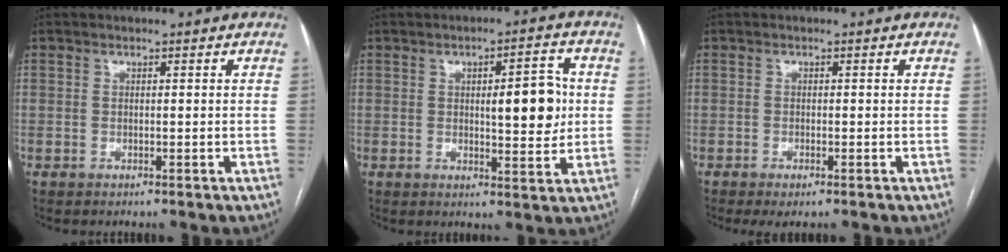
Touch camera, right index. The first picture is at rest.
{"total": 7.9, "force": [0.8, 2.2, 7.5], "torque": [-0.100, 0.003, 0.013]}
{"total": 2.0, "force": [-1.3, 0.5, 1.5], "torque": [-0.021, -0.004, -0.015]}